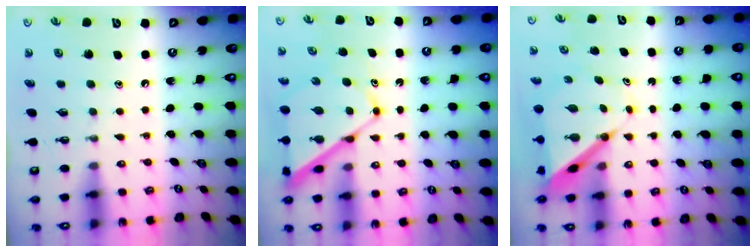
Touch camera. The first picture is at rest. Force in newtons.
{"total": 10.0, "press": 10.0, "slide": 0.7}
{"total": 7.5, "press": 7.4, "slide": 0.6}